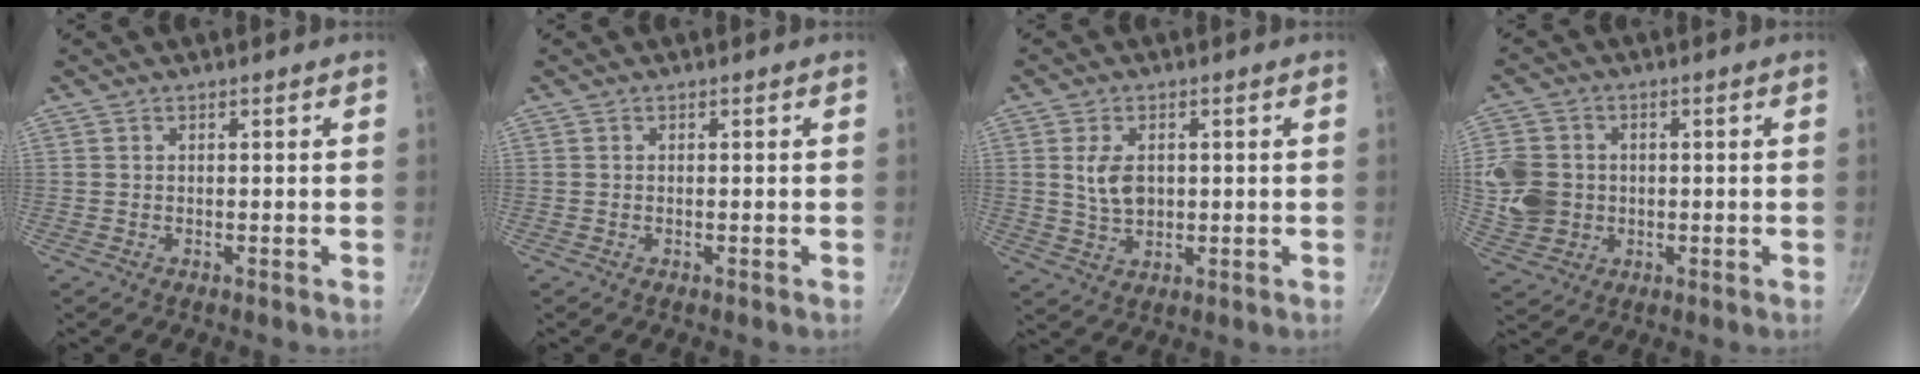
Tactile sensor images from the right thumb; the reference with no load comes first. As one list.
[{"total": 0.0}, {"total": 4.6, "force": [1.0, 3.1, 3.2], "torque": [-0.048, -0.007, 0.022]}, {"total": 9.7, "force": [0.1, 8.5, 4.6], "torque": [-0.076, 0.000, 0.003]}]